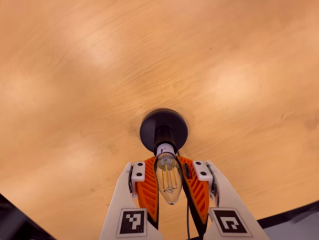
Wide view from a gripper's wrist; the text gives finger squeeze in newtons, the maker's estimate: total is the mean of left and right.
{"total": 21.8, "left": 20.9, "right": 22.6}